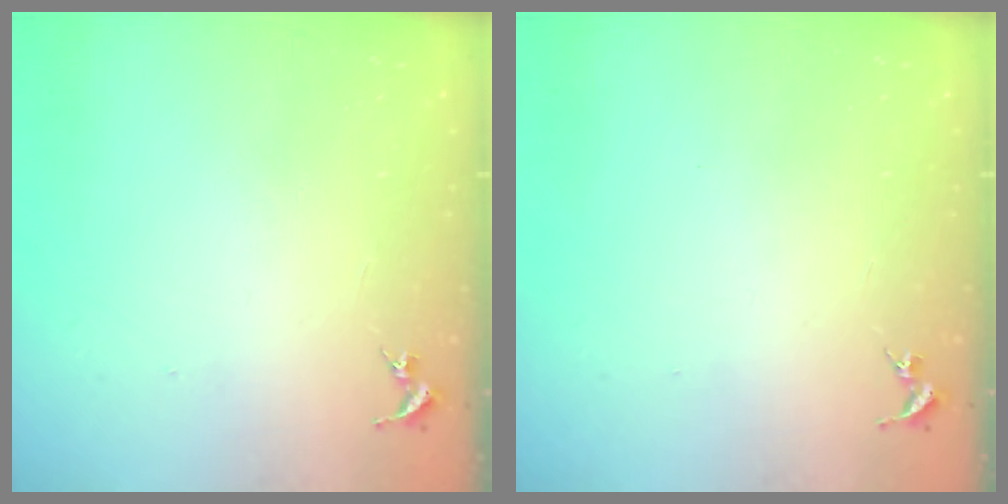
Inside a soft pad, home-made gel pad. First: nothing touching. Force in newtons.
{"total": 0.0}